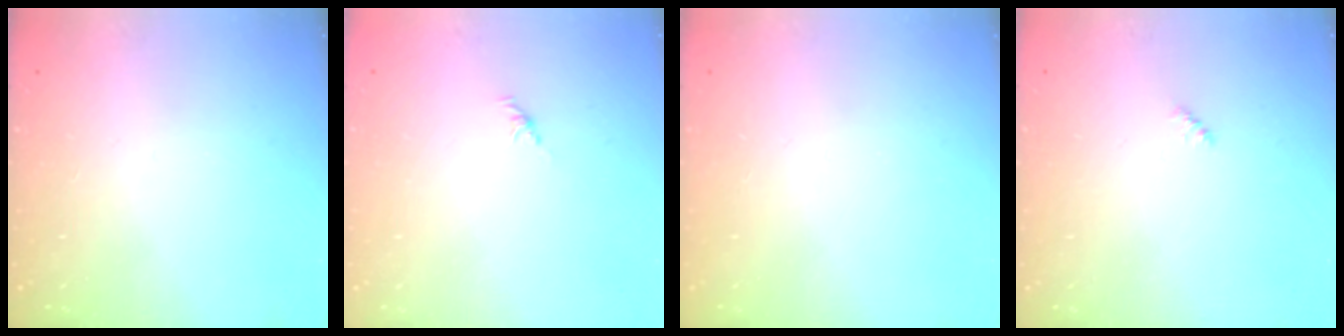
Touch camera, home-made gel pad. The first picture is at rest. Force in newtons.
{"total": 2.1, "press": 2.0, "slide": 0.7}
{"total": 0.0}
{"total": 2.4, "press": 2.4, "slide": 0.5}